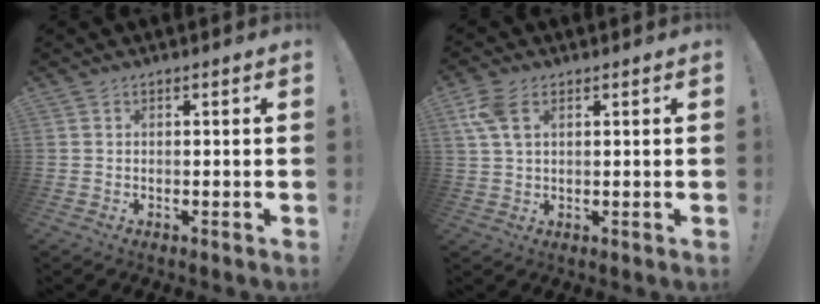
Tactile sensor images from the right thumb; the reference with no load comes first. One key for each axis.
{"total": 6.9, "fx": 2.9, "fy": 3.5, "fz": 5.2, "tx": -0.107, "ty": -0.004, "tz": 0.055}